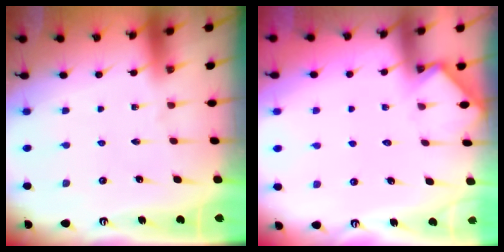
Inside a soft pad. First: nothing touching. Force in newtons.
{"total": 5.1, "press": 5.1, "slide": 0.5}